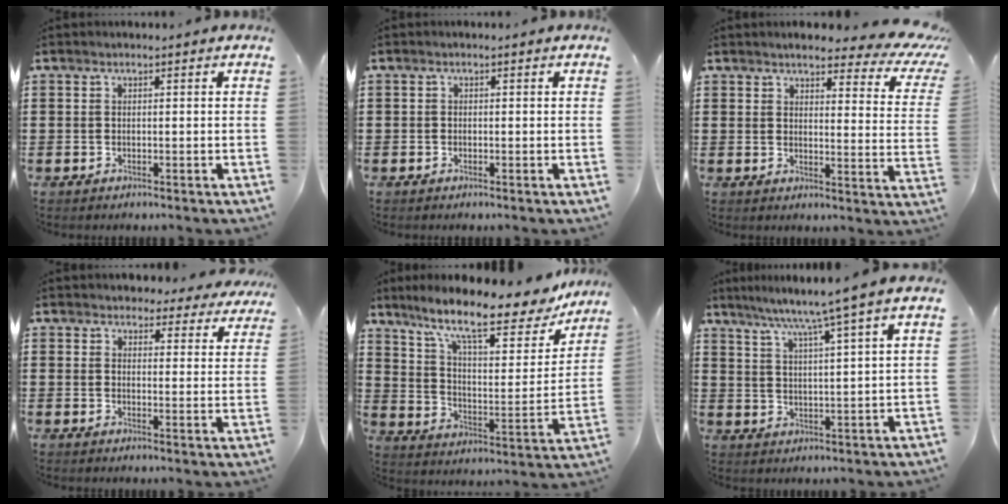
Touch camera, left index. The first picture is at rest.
{"total": 0.6, "force": [-0.4, 0.4, 0.0], "torque": [-0.002, 0.001, -0.009]}
{"total": 5.1, "force": [4.1, 0.8, 2.9], "torque": [-0.057, -0.025, 0.065]}
{"total": 3.8, "force": [3.7, 1.0, 0.3], "torque": [-0.015, -0.012, 0.066]}
{"total": 13.5, "force": [10.6, 2.2, 8.1], "torque": [-0.172, -0.059, 0.174]}
{"total": 6.1, "force": [4.5, -1.4, 3.9], "torque": [-0.092, -0.026, 0.070]}